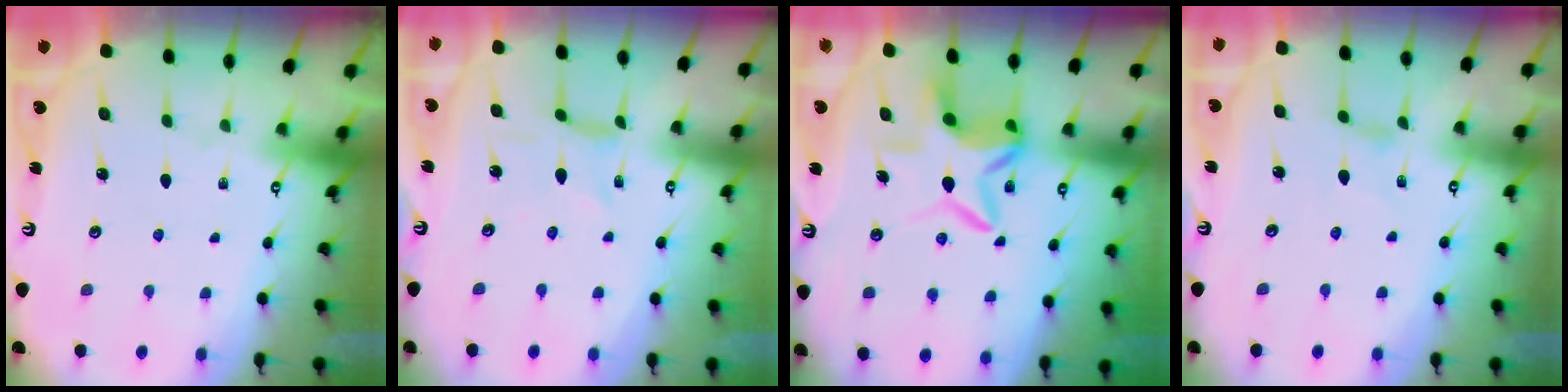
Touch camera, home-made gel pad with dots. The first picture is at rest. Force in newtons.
{"total": 0.0}
{"total": 8.2, "press": 8.2, "slide": 0.8}
{"total": 0.7, "press": 0.6, "slide": 0.3}